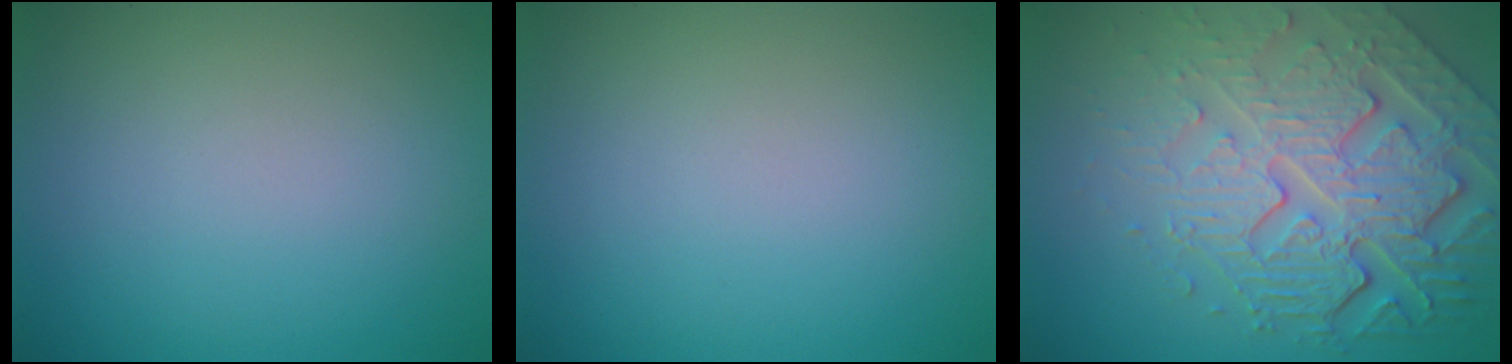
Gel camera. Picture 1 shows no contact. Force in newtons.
{"total": 0.0}
{"total": 8.5, "press": 5.9, "slide": 6.2}